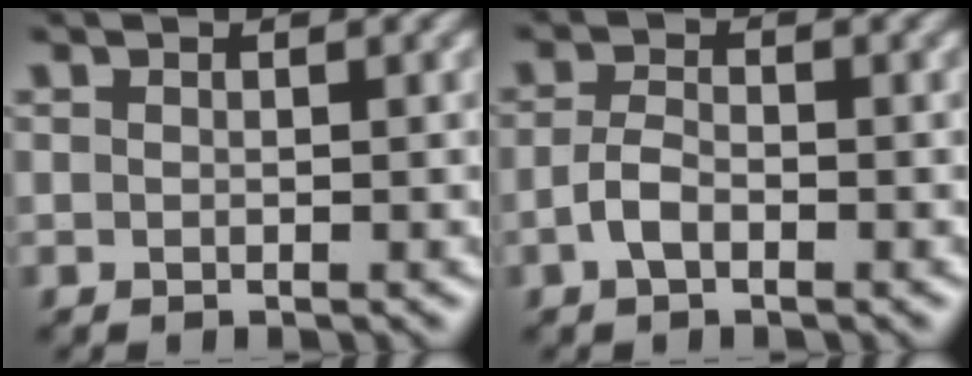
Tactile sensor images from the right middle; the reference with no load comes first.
{"total": 2.1, "force": [-1.0, 1.0, 1.6], "torque": [-0.034, 0.004, -0.023]}